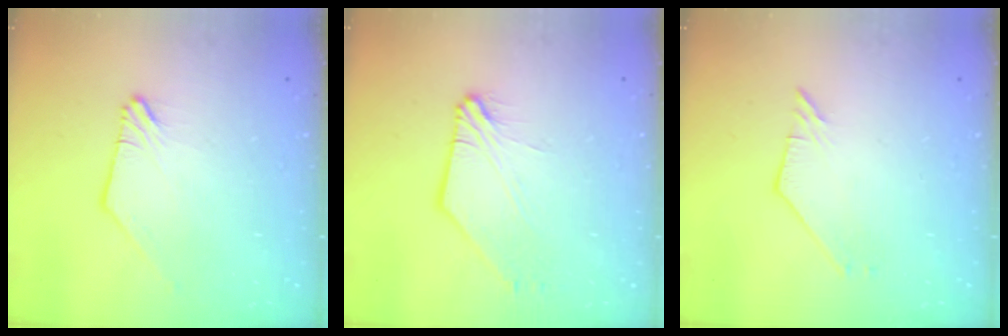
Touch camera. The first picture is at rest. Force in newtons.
{"total": 3.8, "press": 3.8, "slide": 0.6}
{"total": 2.1, "press": 2.1, "slide": 0.1}